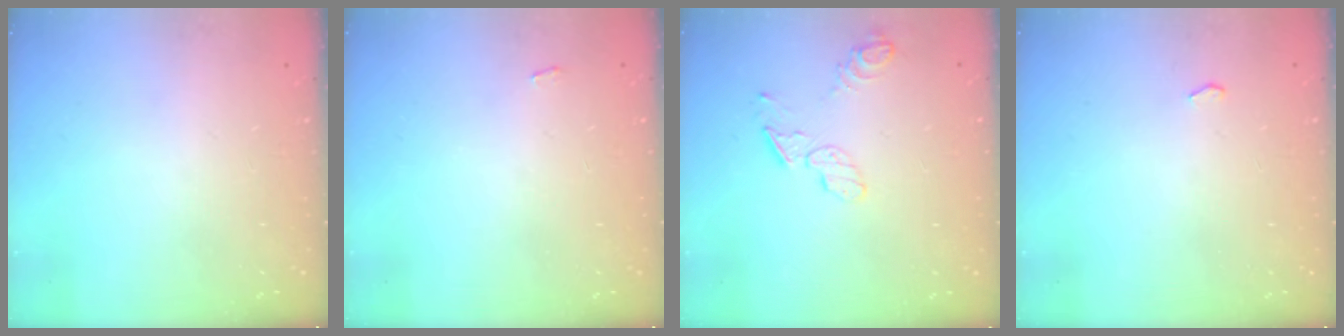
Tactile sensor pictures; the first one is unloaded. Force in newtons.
{"total": 2.2, "press": 2.2, "slide": 0.3}
{"total": 6.5, "press": 6.5, "slide": 0.0}
{"total": 2.6, "press": 2.0, "slide": 1.7}